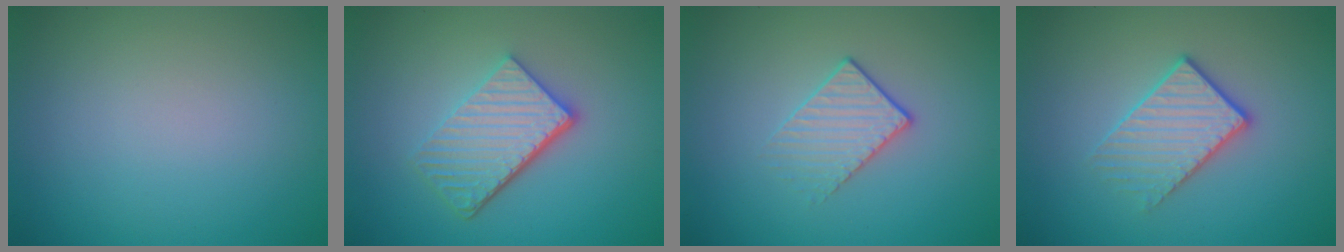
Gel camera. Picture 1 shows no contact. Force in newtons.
{"total": 4.9, "press": 3.6, "slide": 3.3}
{"total": 1.8, "press": 1.4, "slide": 1.1}
{"total": 3.2, "press": 2.9, "slide": 1.4}